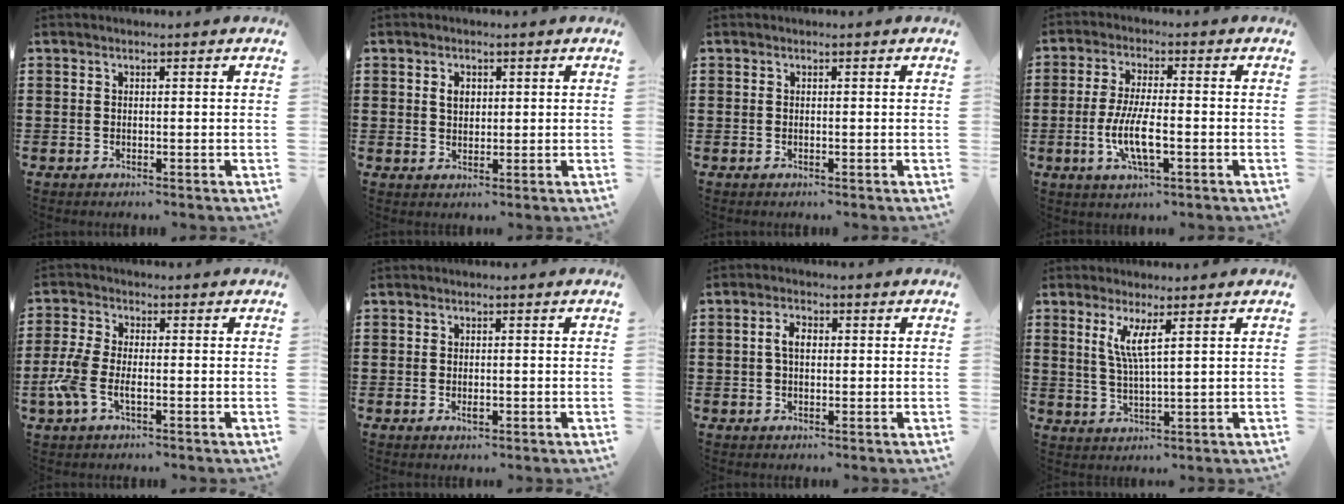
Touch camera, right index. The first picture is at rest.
{"total": 2.3, "force": [0.8, 1.6, 1.5], "torque": [-0.033, 0.008, 0.013]}
{"total": 0.0}
{"total": 7.3, "force": [-2.1, 2.1, 6.7], "torque": [-0.144, -0.011, -0.044]}
{"total": 4.9, "force": [-1.6, 2.1, 4.1], "torque": [-0.106, -0.006, -0.039]}
{"total": 1.3, "force": [-0.3, 0.5, 1.1], "torque": [-0.021, -0.002, -0.005]}
{"total": 3.0, "force": [0.3, 1.5, 2.5], "torque": [-0.058, 0.004, 0.001]}
{"total": 4.3, "force": [2.0, 0.1, 3.8], "torque": [-0.083, -0.003, 0.032]}